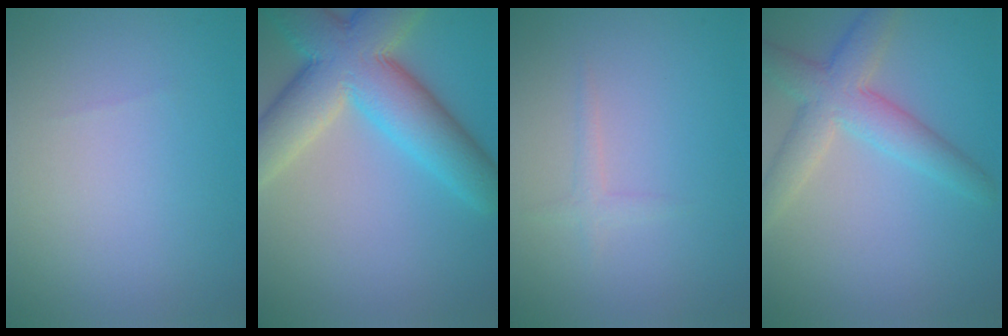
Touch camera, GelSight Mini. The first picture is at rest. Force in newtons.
{"total": 10.8, "press": 10.8, "slide": 0.7}
{"total": 1.0, "press": 1.0, "slide": 0.1}
{"total": 5.1, "press": 5.1, "slide": 0.3}